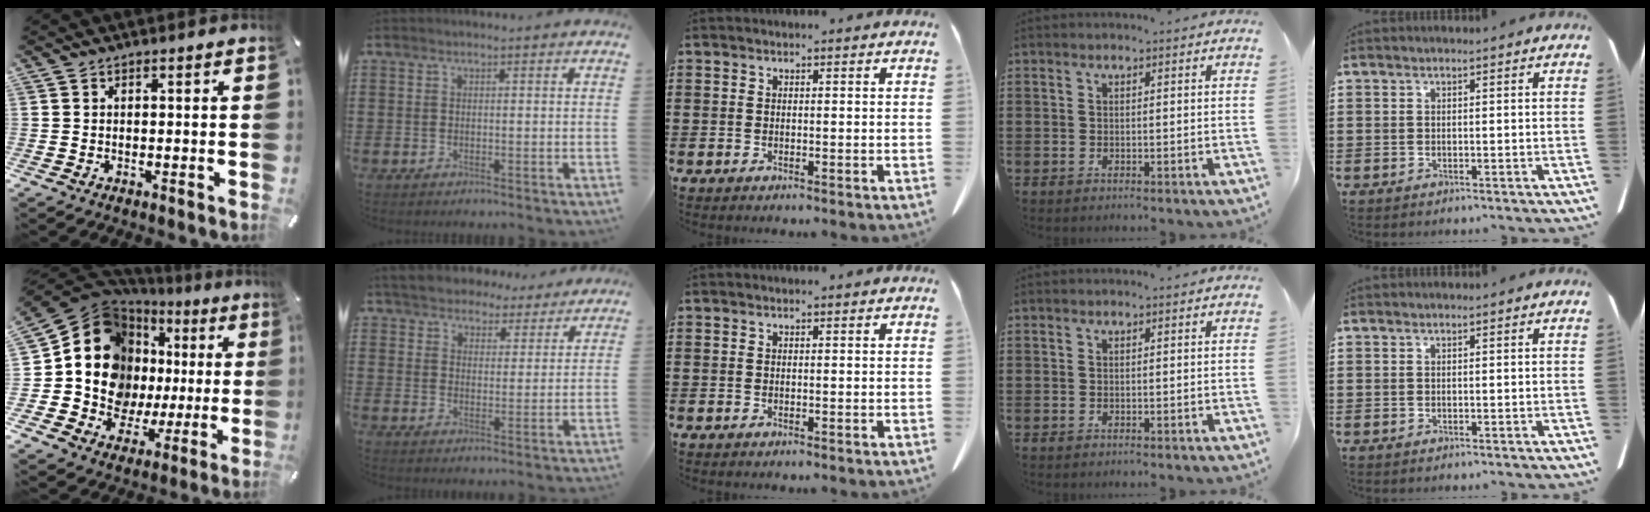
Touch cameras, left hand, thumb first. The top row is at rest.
{"thumb": {"total": 17.3, "force": [3.8, 14.7, 8.2], "torque": [-0.146, -0.046, 0.087]}, "index": {"total": 4.8, "force": [4.6, 1.4, 0.2], "torque": [-0.030, -0.016, 0.081]}}